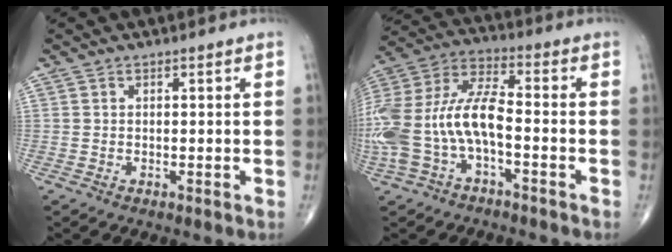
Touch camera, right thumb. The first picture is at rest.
{"total": 19.4, "force": [-4.3, 9.4, 16.4], "torque": [-0.369, 0.050, -0.078]}